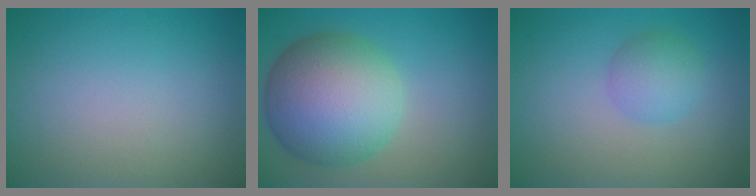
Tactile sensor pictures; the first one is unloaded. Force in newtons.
{"total": 10.9, "press": 10.9, "slide": 0.2}
{"total": 2.7, "press": 2.7, "slide": 0.1}